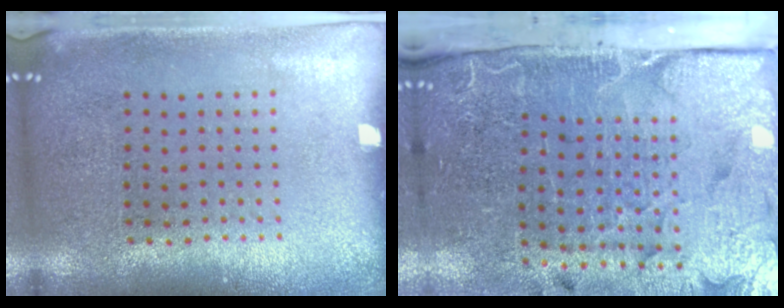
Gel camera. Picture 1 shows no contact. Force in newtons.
{"total": 5.2, "press": 4.0, "slide": 3.3}